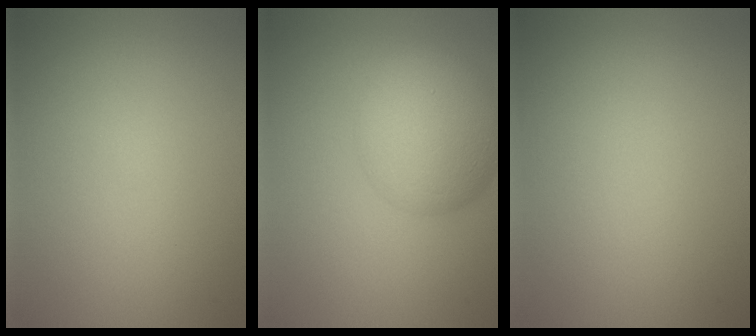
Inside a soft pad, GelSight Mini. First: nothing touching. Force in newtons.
{"total": 7.1, "press": 7.1, "slide": 0.2}
{"total": 0.0}